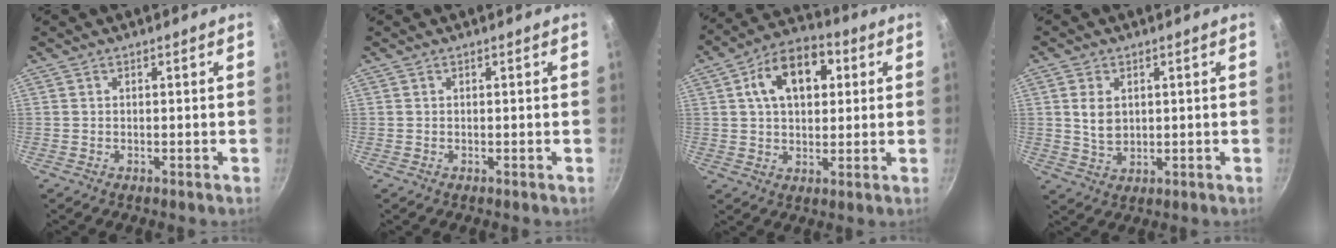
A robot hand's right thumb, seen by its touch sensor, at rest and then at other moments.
{"total": 0.0}
{"total": 13.9, "force": [3.9, 9.0, 9.9], "torque": [-0.126, 0.015, 0.050]}
{"total": 5.3, "force": [1.1, 3.7, 3.6], "torque": [-0.058, -0.008, 0.027]}